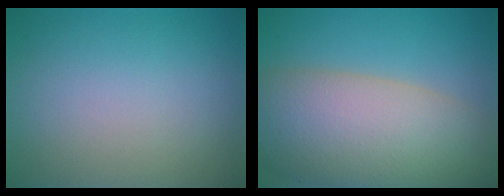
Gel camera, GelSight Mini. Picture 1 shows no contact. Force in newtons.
{"total": 11.8, "press": 11.7, "slide": 1.0}